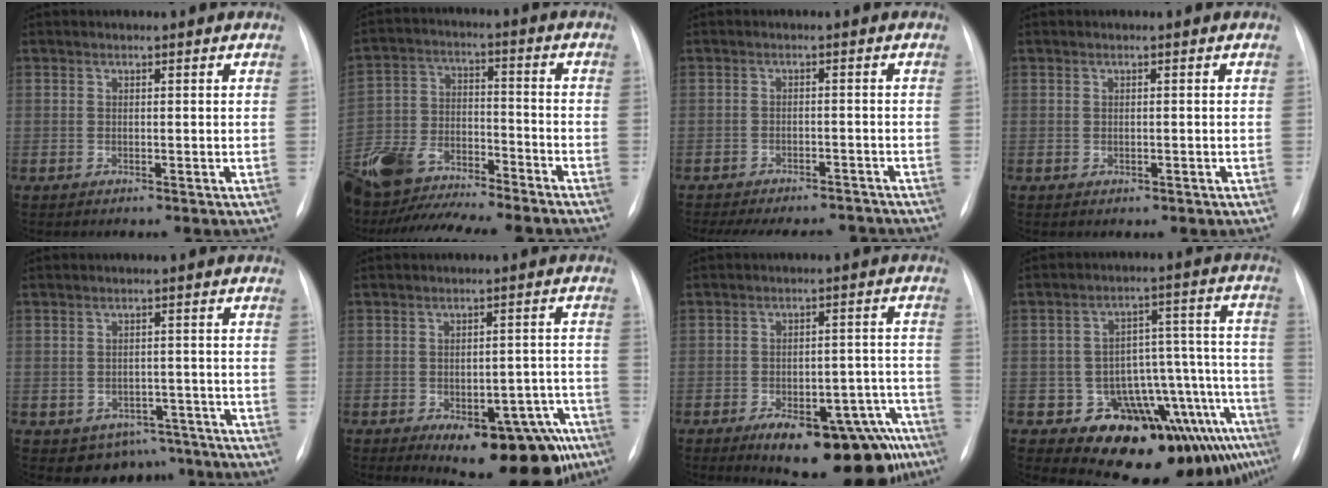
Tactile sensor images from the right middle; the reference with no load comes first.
{"total": 20.1, "force": [-17.4, 4.8, 8.8], "torque": [-0.209, 0.003, -0.294]}
{"total": 14.0, "force": [-12.4, 4.6, 4.6], "torque": [-0.093, 0.005, -0.155]}
{"total": 0.7, "force": [-0.3, 0.5, 0.3], "torque": [-0.005, 0.000, -0.001]}
{"total": 6.3, "force": [-4.5, 4.3, 1.4], "torque": [0.002, 0.018, -0.055]}
{"total": 15.4, "force": [-9.8, 6.4, 10.1], "torque": [-0.058, 0.040, -0.120]}
{"total": 17.8, "force": [-12.1, 6.8, 11.1], "torque": [-0.072, 0.044, -0.155]}
{"total": 16.3, "force": [-11.2, 5.5, 10.6], "torque": [-0.058, 0.084, -0.142]}